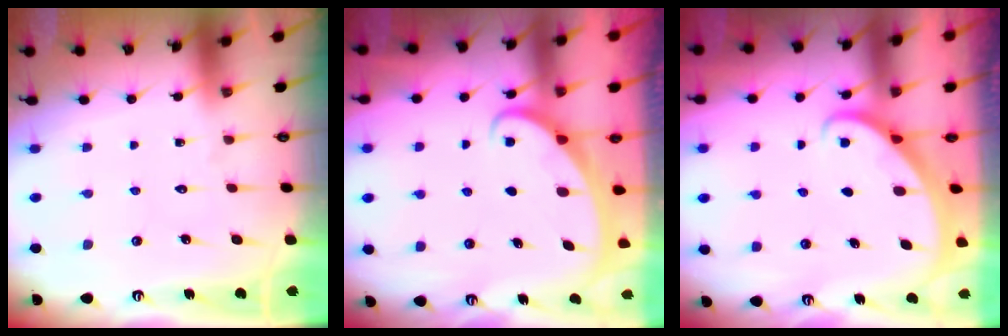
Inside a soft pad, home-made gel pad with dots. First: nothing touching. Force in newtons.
{"total": 2.2, "press": 2.2, "slide": 0.1}
{"total": 1.8, "press": 1.8, "slide": 0.0}